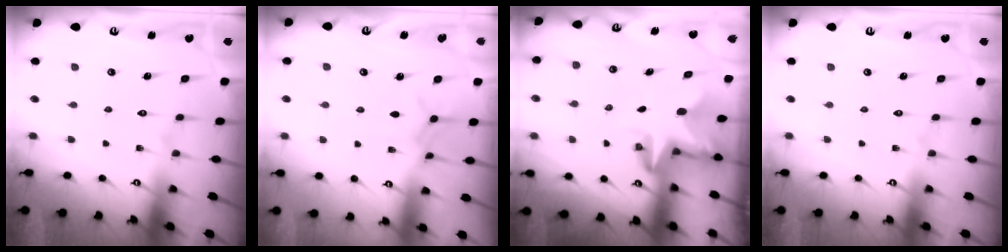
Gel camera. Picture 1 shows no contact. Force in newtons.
{"total": 3.6, "press": 3.5, "slide": 0.4}
{"total": 3.5, "press": 3.5, "slide": 0.2}
{"total": 0.0}